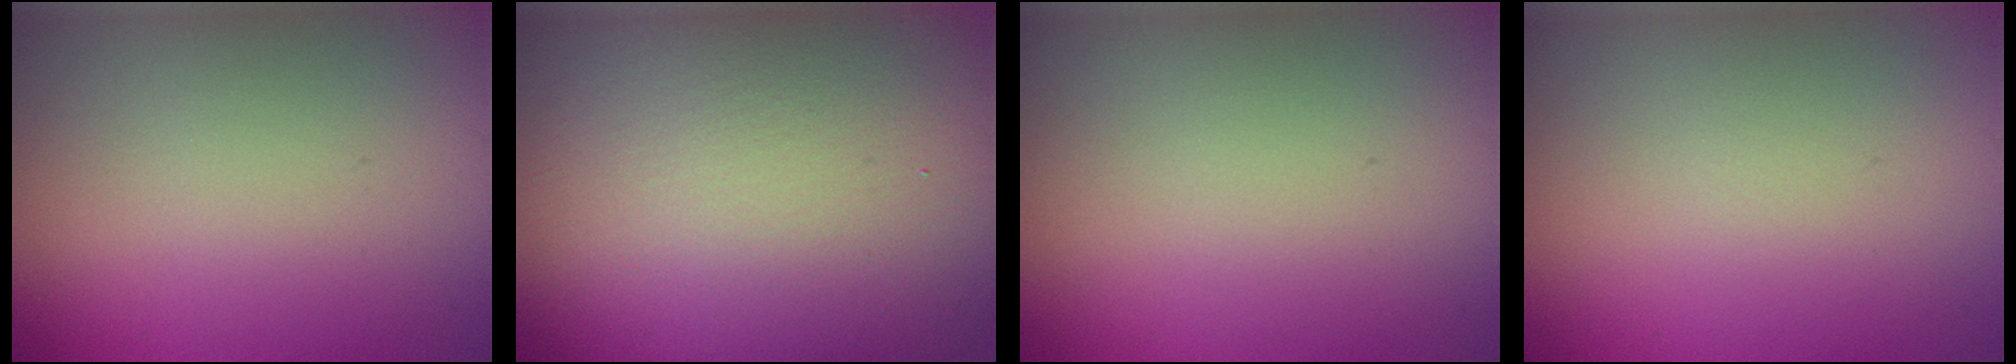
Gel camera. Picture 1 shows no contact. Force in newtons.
{"total": 18.9, "press": 18.9, "slide": 0.9}
{"total": 0.0}
{"total": 0.0}